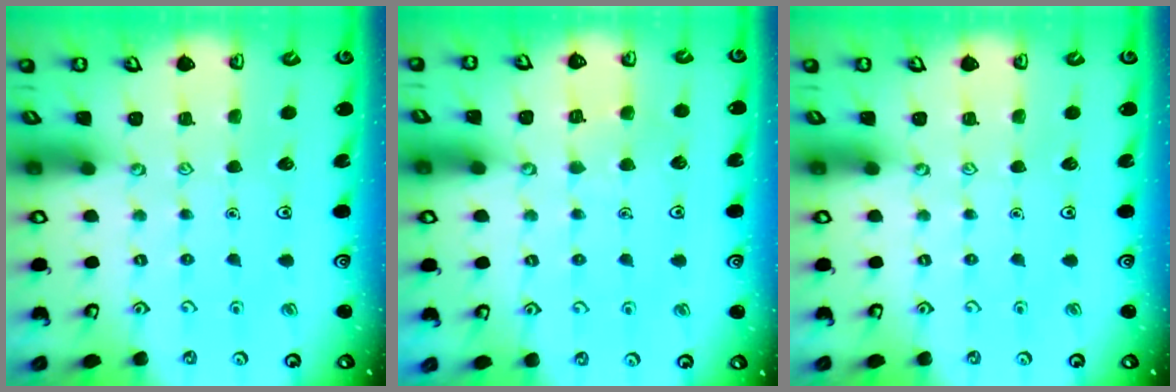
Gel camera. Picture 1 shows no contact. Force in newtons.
{"total": 4.0, "press": 4.0, "slide": 0.4}
{"total": 0.0}